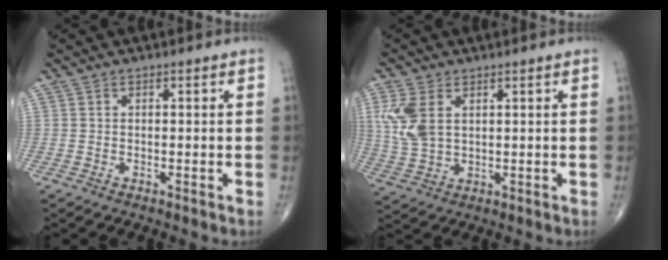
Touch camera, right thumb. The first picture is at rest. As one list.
[{"total": 8.0, "force": [2.4, 4.9, 5.9], "torque": [-0.138, -0.002, 0.058]}]